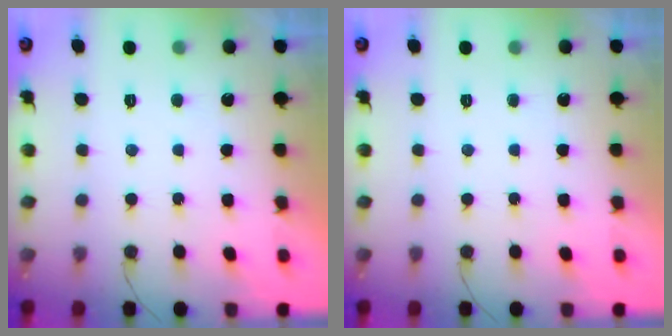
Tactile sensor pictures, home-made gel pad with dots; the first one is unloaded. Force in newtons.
{"total": 0.0}